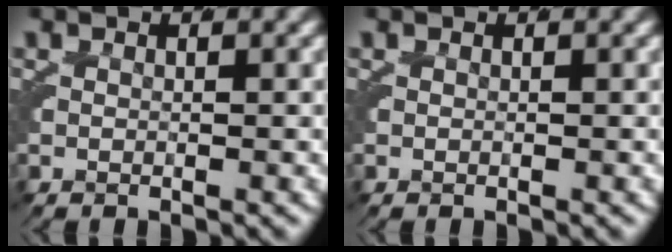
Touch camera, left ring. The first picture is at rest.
{"total": 0.0}